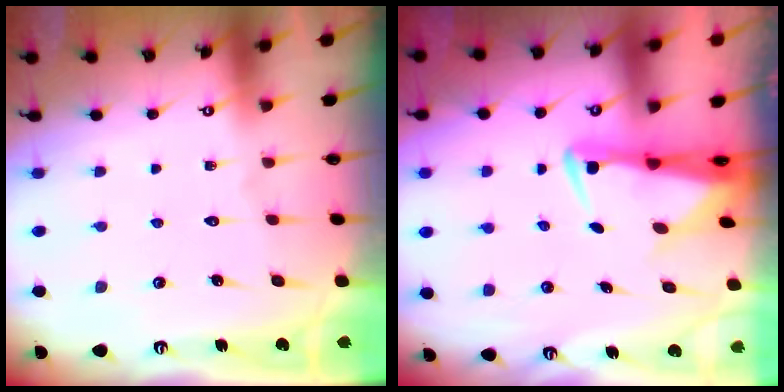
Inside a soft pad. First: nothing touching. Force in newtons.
{"total": 3.4, "press": 3.3, "slide": 0.6}